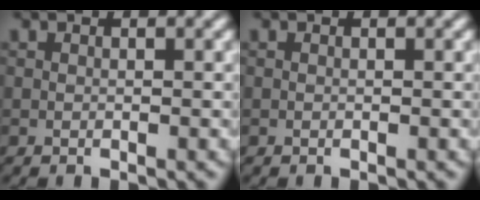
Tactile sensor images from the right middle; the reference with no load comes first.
{"total": 0.0}